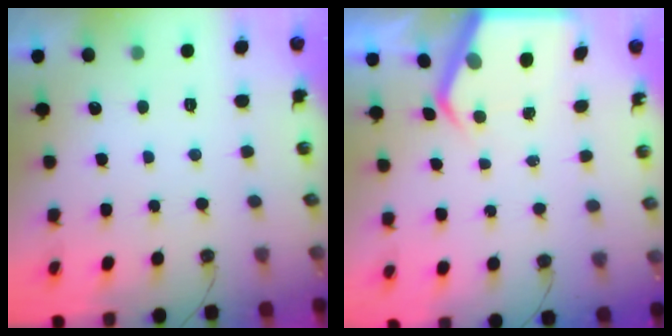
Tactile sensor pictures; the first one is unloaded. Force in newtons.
{"total": 5.4, "press": 5.4, "slide": 0.4}